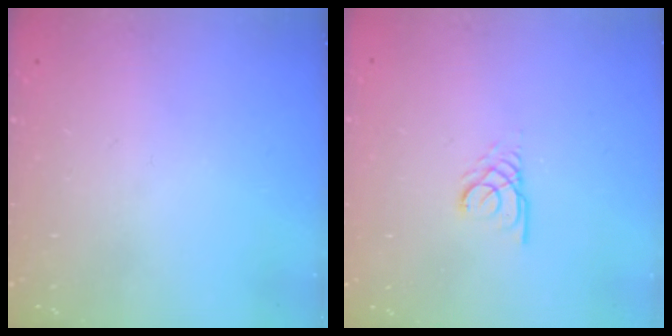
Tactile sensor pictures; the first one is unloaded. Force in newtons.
{"total": 2.2, "press": 2.2, "slide": 0.2}